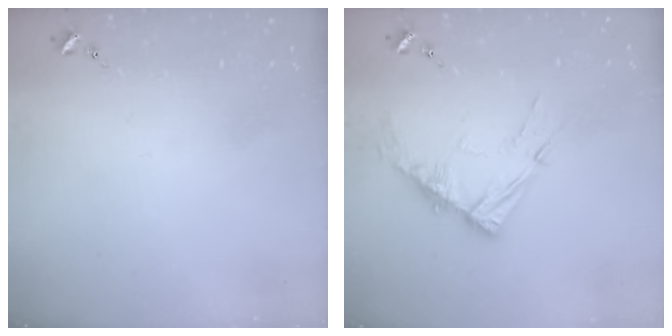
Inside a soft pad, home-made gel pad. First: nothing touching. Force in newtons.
{"total": 11.3, "press": 11.2, "slide": 1.1}